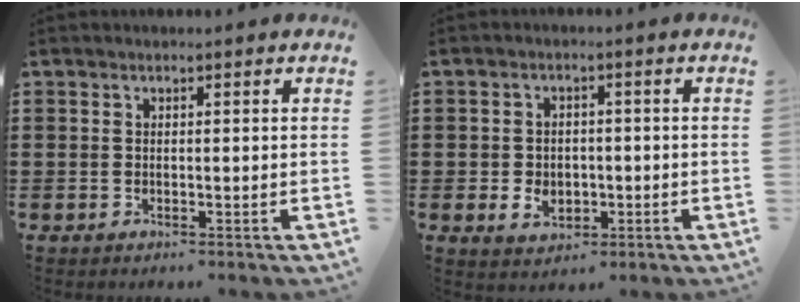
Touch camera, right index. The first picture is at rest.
{"total": 3.6, "force": [-0.9, 2.8, 2.1], "torque": [-0.047, 0.002, -0.017]}